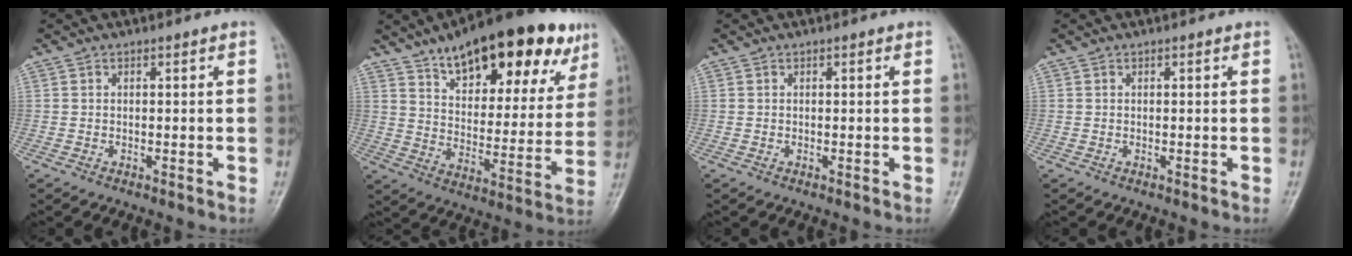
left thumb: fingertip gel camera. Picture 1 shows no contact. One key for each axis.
{"total": 25.2, "fx": 16.0, "fy": 10.4, "fz": 16.5, "tx": -0.197, "ty": -0.037, "tz": 0.234}
{"total": 0.0}
{"total": 0.0}